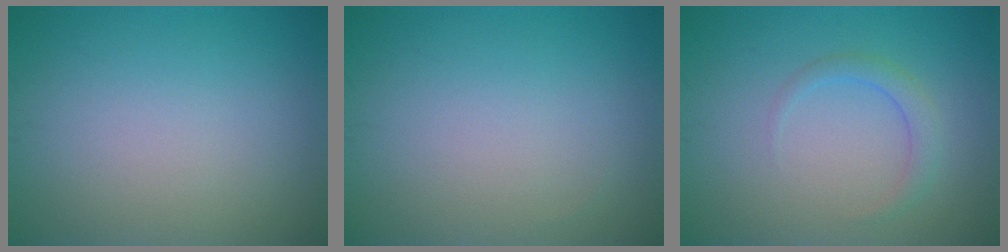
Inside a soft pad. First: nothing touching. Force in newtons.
{"total": 0.0}
{"total": 1.7, "press": 1.7, "slide": 0.1}